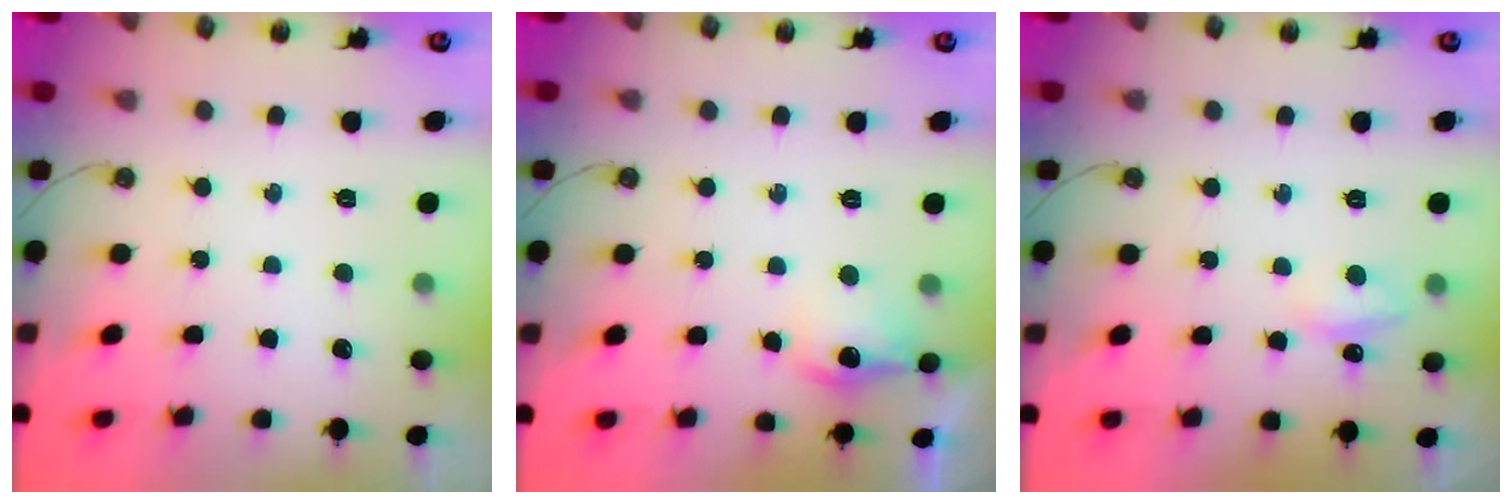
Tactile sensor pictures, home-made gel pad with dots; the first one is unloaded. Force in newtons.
{"total": 10.0, "press": 10.0, "slide": 0.9}
{"total": 6.7, "press": 6.6, "slide": 0.8}